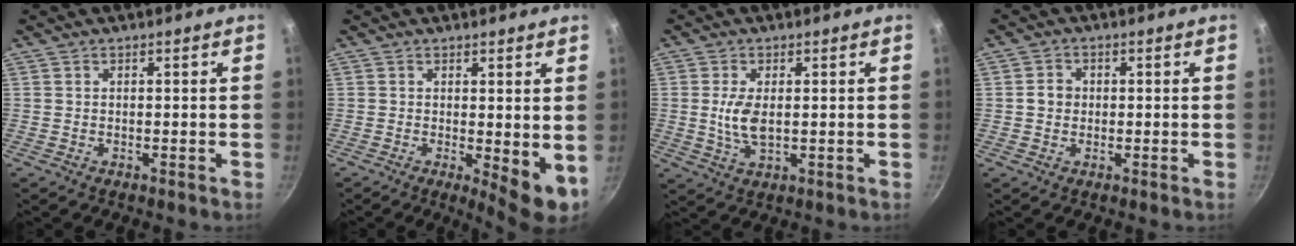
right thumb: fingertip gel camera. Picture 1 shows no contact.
{"total": 6.3, "force": [0.0, 2.1, 5.9], "torque": [-0.075, -0.012, 0.006]}
{"total": 5.6, "force": [0.4, 2.7, 4.9], "torque": [-0.100, -0.005, 0.010]}
{"total": 2.9, "force": [-0.1, 2.6, 1.3], "torque": [-0.009, 0.008, -0.005]}